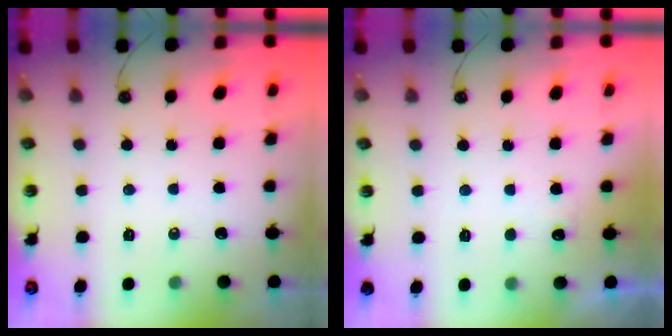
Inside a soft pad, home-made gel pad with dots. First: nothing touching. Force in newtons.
{"total": 3.5, "press": 3.3, "slide": 1.2}